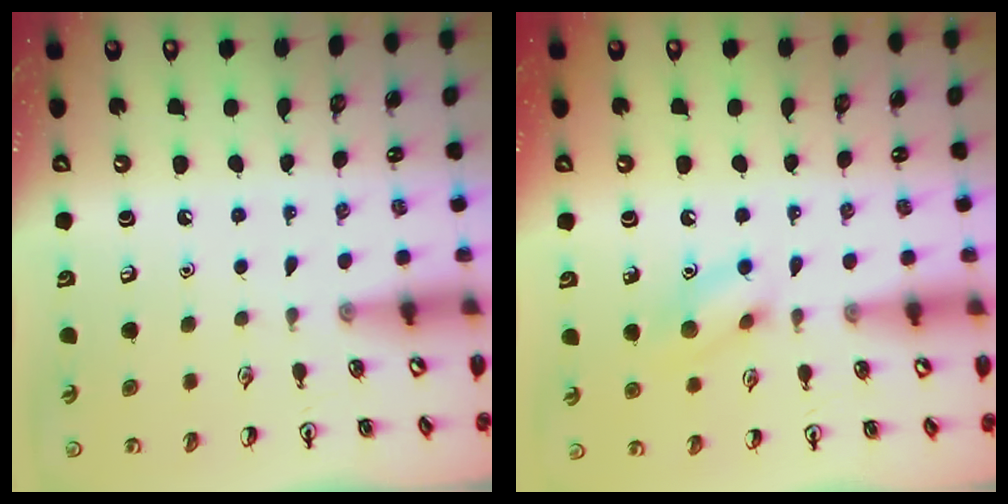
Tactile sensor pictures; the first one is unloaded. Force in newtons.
{"total": 9.6, "press": 9.5, "slide": 0.7}